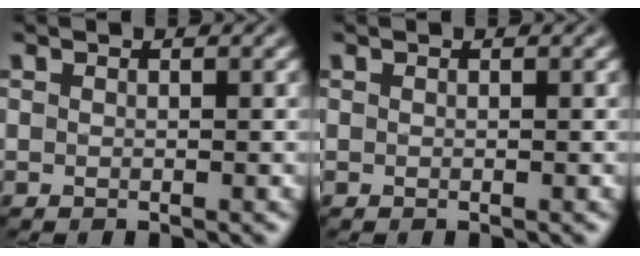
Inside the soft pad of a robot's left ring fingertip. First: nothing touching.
{"total": 0.0}